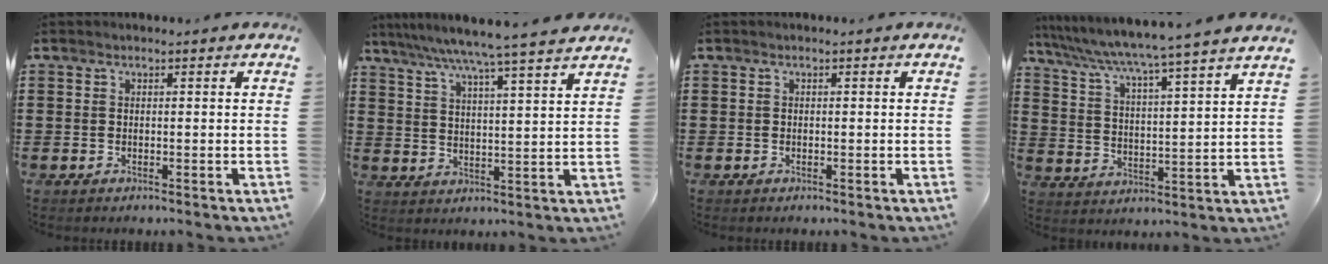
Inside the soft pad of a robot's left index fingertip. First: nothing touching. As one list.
[{"total": 6.5, "force": [5.5, -1.1, 3.3], "torque": [-0.084, -0.033, 0.091]}, {"total": 0.0}, {"total": 4.9, "force": [4.2, -1.4, 2.0], "torque": [-0.060, -0.044, 0.061]}]